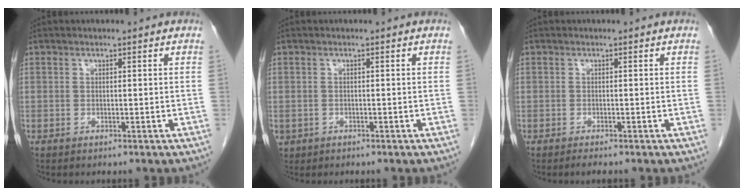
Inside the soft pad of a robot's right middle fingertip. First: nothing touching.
{"total": 1.5, "force": [-0.5, 1.3, 0.4], "torque": [-0.009, 0.003, 0.000]}
{"total": 1.4, "force": [-1.1, 0.0, 0.8], "torque": [-0.009, -0.002, -0.013]}